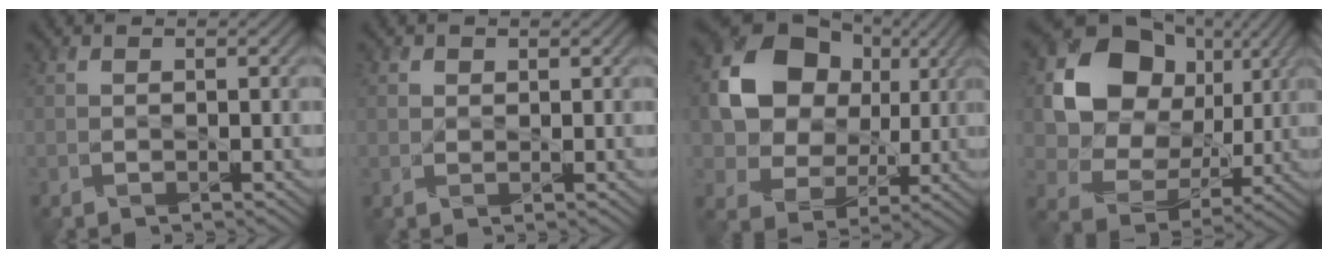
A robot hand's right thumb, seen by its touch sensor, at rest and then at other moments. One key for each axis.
{"total": 1.0, "fx": 0.7, "fy": 0.7, "fz": 0.2, "tx": -0.003, "ty": -0.003, "tz": 0.013}
{"total": 13.8, "fx": 3.2, "fy": 11.0, "fz": 7.7, "tx": -0.170, "ty": 0.008, "tz": 0.048}
{"total": 14.5, "fx": 4.2, "fy": 11.5, "fz": 7.7, "tx": -0.172, "ty": 0.003, "tz": 0.074}